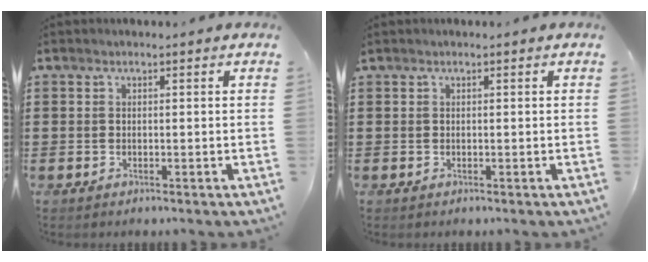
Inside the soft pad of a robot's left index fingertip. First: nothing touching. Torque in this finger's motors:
{"motor_torque": [0.90, -1.24, 0.81, 0.11]}